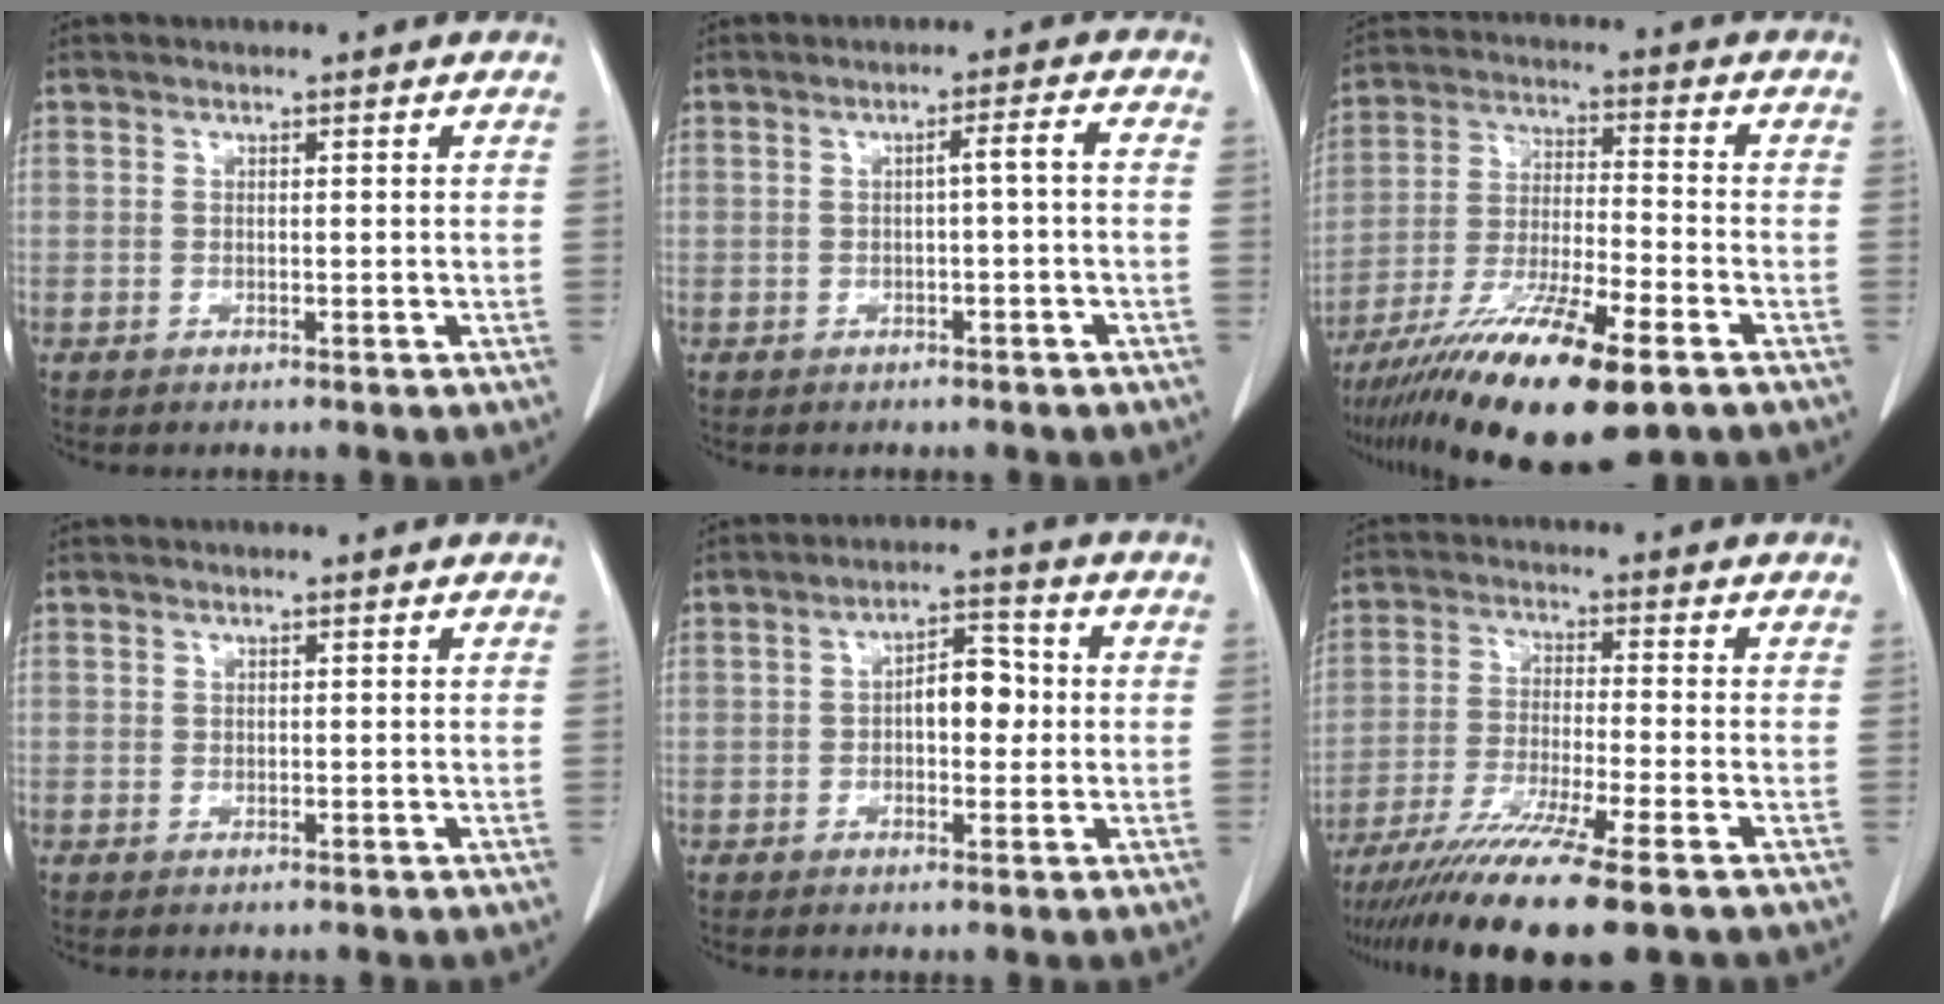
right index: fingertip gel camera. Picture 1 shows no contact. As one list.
[{"total": 2.4, "force": [-0.5, -0.1, 2.3], "torque": [-0.034, 0.006, -0.008]}, {"total": 17.1, "force": [-10.9, 2.3, 13.0], "torque": [-0.236, -0.040, -0.195]}, {"total": 0.0}, {"total": 5.7, "force": [0.2, 2.7, 5.0], "torque": [-0.074, 0.021, 0.003]}, {"total": 12.8, "force": [-9.4, -0.7, 8.7], "torque": [-0.156, -0.036, -0.158]}]